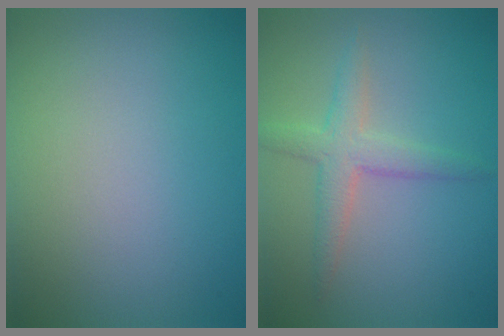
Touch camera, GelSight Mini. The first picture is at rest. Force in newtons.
{"total": 3.0, "press": 3.0, "slide": 0.0}